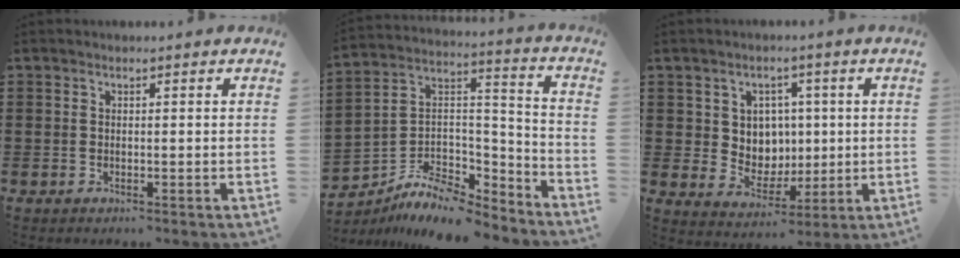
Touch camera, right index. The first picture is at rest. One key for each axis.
{"total": 8.2, "fx": -6.7, "fy": 3.6, "fz": 3.0, "tx": -0.060, "ty": 0.013, "tz": -0.129}
{"total": 5.3, "fx": 1.7, "fy": 4.9, "fz": 1.1, "tx": -0.034, "ty": -0.001, "tz": 0.029}